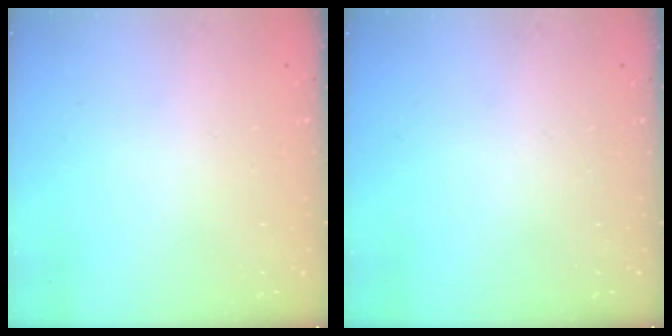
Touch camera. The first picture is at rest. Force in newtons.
{"total": 0.0}